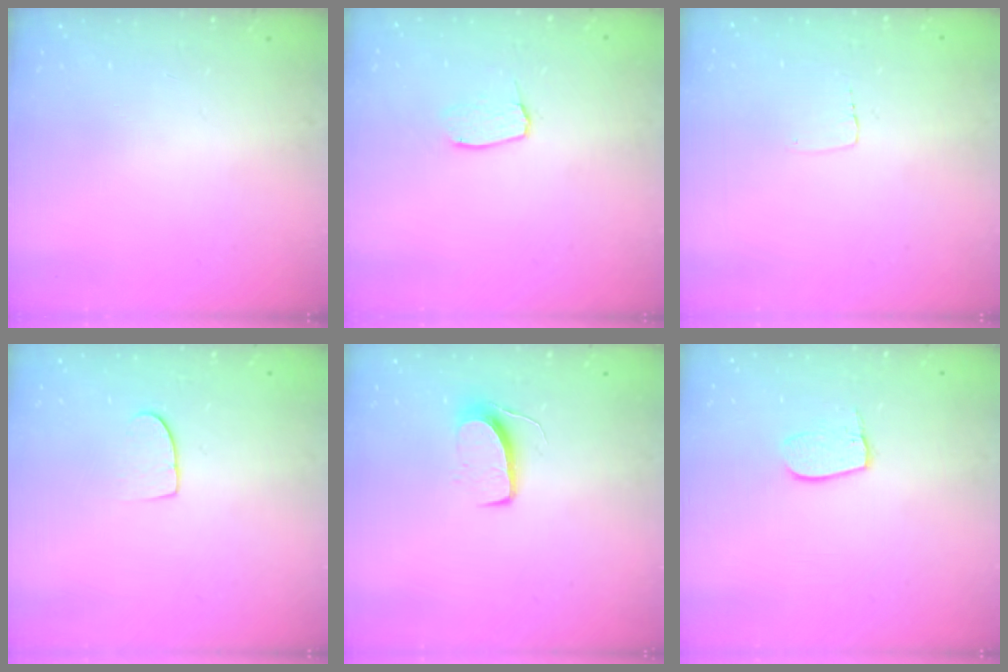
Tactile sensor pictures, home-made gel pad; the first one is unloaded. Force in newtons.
{"total": 4.9, "press": 4.9, "slide": 0.3}
{"total": 2.3, "press": 2.3, "slide": 0.1}
{"total": 7.3, "press": 7.2, "slide": 0.5}
{"total": 6.7, "press": 6.7, "slide": 0.5}
{"total": 7.2, "press": 7.2, "slide": 0.3}